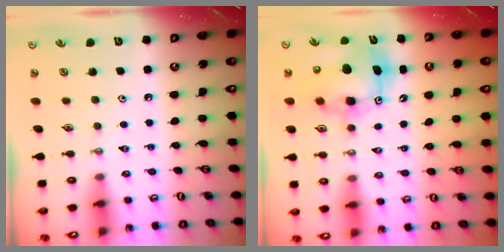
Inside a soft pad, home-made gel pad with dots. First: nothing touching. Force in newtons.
{"total": 10.8, "press": 10.5, "slide": 2.6}